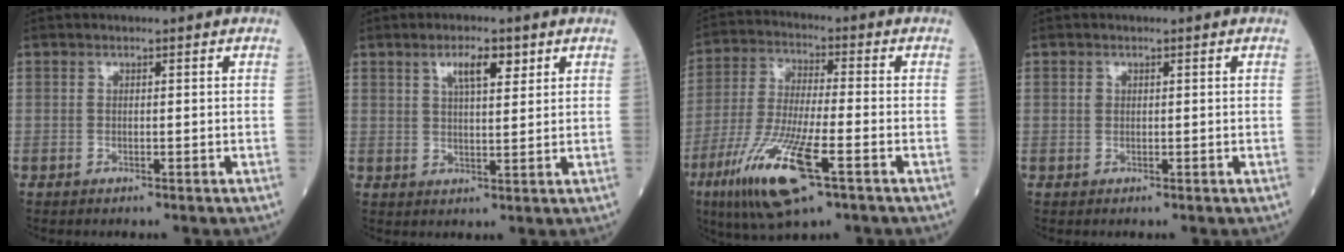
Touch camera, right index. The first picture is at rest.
{"total": 4.8, "force": [2.6, 1.3, 3.8], "torque": [-0.068, 0.004, 0.046]}
{"total": 14.6, "force": [-6.9, 2.1, 12.7], "torque": [-0.260, -0.031, -0.122]}
{"total": 0.8, "force": [0.2, 0.6, 0.3], "torque": [-0.006, 0.000, 0.004]}